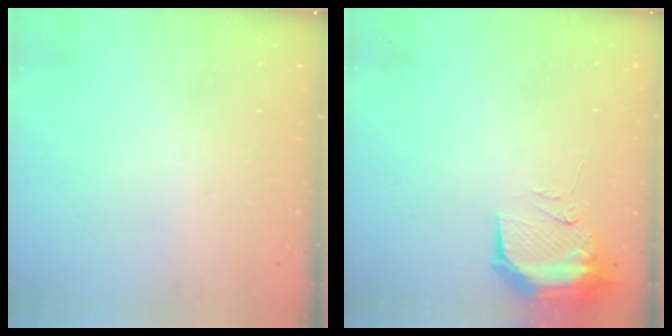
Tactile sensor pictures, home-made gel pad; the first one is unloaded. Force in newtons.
{"total": 10.2, "press": 10.1, "slide": 1.7}